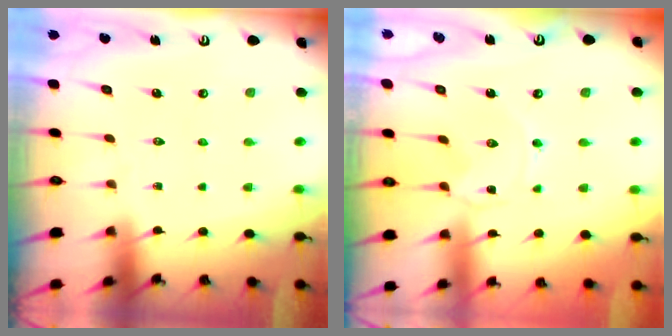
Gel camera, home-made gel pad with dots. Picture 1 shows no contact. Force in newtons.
{"total": 0.0}